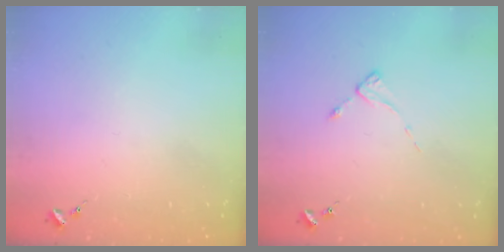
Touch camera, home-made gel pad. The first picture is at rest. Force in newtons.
{"total": 1.9, "press": 1.8, "slide": 0.3}